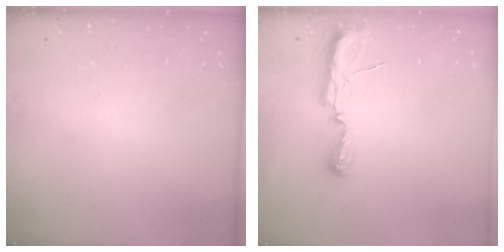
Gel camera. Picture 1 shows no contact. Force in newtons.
{"total": 7.7, "press": 7.6, "slide": 1.0}